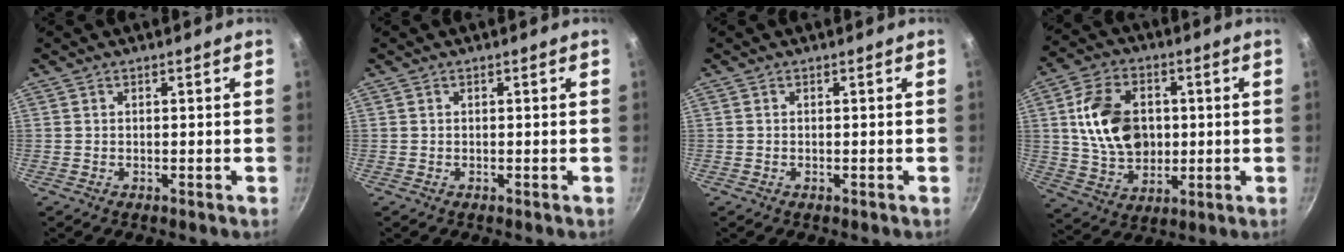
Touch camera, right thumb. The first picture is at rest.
{"total": 0.0}
{"total": 0.0}
{"total": 15.4, "force": [1.8, 11.1, 10.5], "torque": [-0.163, 0.002, 0.037]}